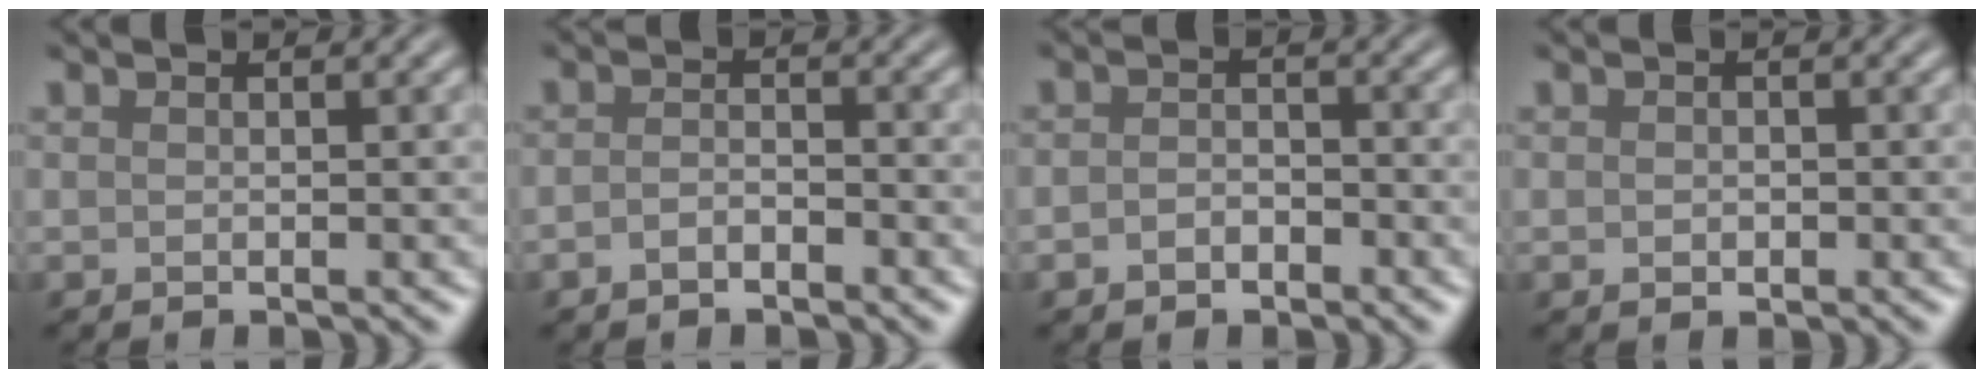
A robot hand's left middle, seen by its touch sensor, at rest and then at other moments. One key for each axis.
{"total": 1.6, "fx": -1.0, "fy": 0.7, "fz": 1.1, "tx": -0.023, "ty": 0.001, "tz": -0.023}
{"total": 1.9, "fx": -0.9, "fy": 1.2, "fz": 1.1, "tx": -0.023, "ty": 0.002, "tz": -0.022}
{"total": 0.9, "fx": -0.1, "fy": 0.7, "fz": 0.5, "tx": -0.008, "ty": -0.003, "tz": -0.003}